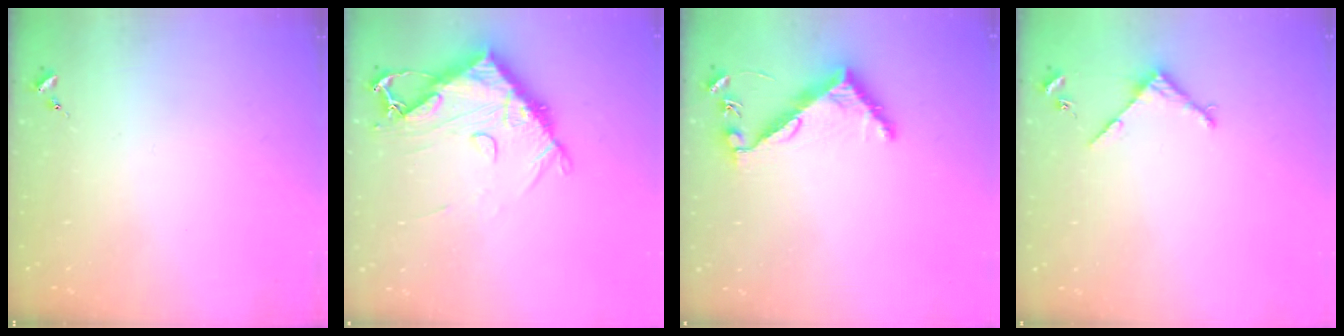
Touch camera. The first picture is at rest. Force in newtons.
{"total": 13.0, "press": 12.9, "slide": 1.5}
{"total": 7.5, "press": 7.4, "slide": 0.6}
{"total": 3.4, "press": 3.4, "slide": 0.4}